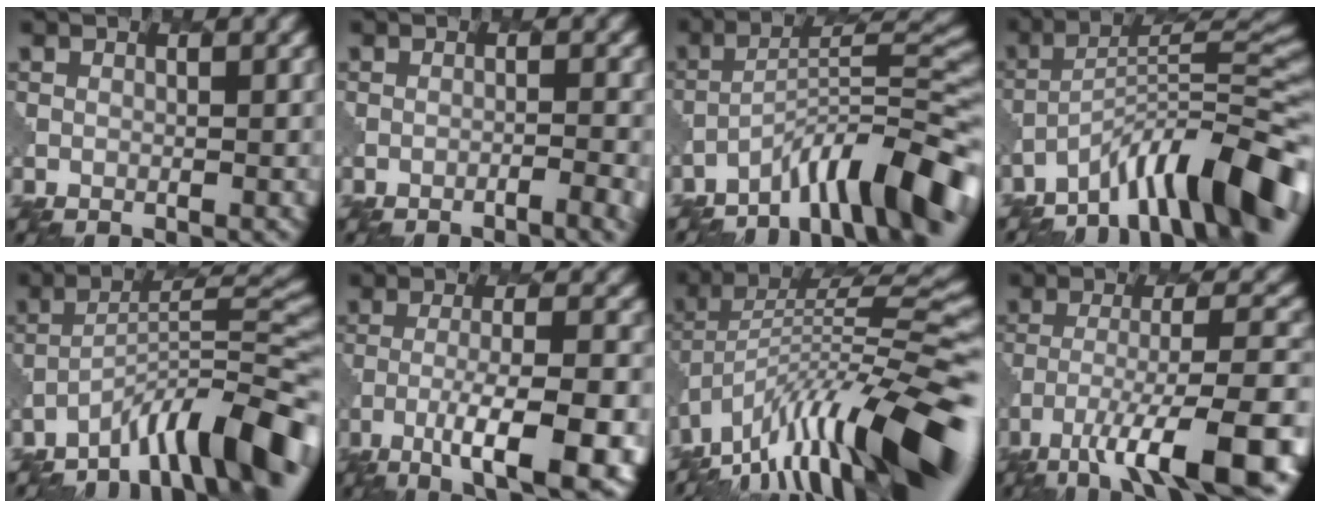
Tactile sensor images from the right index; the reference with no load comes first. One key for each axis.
{"total": 2.8, "fx": -1.7, "fy": 0.5, "fz": 2.1, "tx": -0.026, "ty": 0.004, "tz": -0.032}
{"total": 10.5, "fx": -7.4, "fy": 1.9, "fz": 7.3, "tx": -0.102, "ty": 0.024, "tz": -0.119}
{"total": 11.7, "fx": -8.0, "fy": 2.5, "fz": 8.1, "tx": -0.111, "ty": 0.022, "tz": -0.139}
{"total": 10.3, "fx": -7.4, "fy": 1.8, "fz": 6.9, "tx": -0.094, "ty": 0.023, "tz": -0.119}
{"total": 9.7, "fx": -4.7, "fy": 2.3, "fz": 8.1, "tx": -0.133, "ty": -0.004, "tz": -0.072}
{"total": 15.1, "fx": -8.0, "fy": 3.9, "fz": 12.2, "tx": -0.207, "ty": 0.035, "tz": -0.145}
{"total": 11.1, "fx": -6.3, "fy": 2.6, "fz": 8.8, "tx": -0.144, "ty": -0.002, "tz": -0.105}